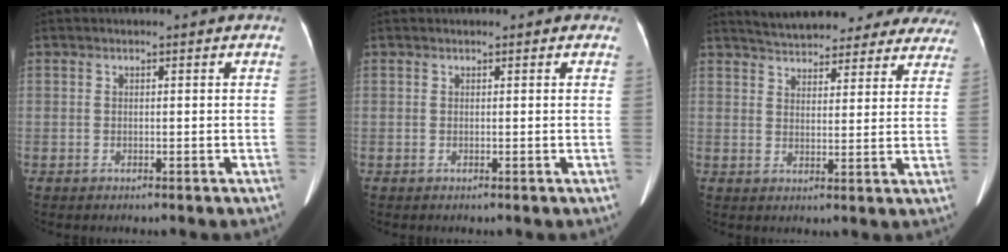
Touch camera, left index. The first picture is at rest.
{"total": 0.8, "force": [0.6, 0.5, 0.1], "torque": [-0.006, 0.009, 0.003]}
{"total": 23.6, "force": [21.4, 7.0, 6.9], "torque": [-0.109, -0.008, 0.260]}